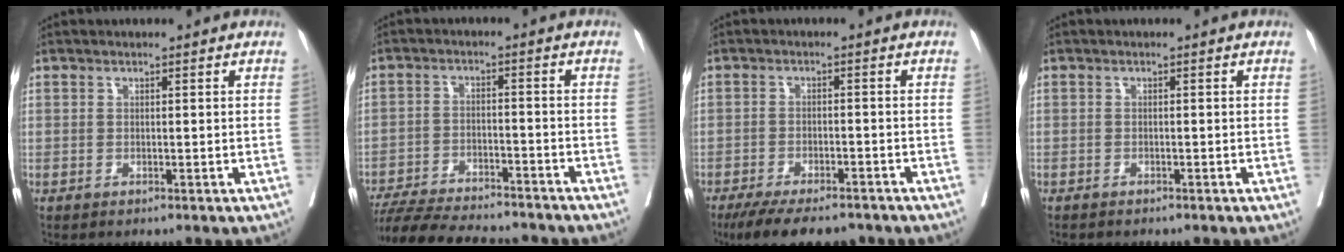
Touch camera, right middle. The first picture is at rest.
{"total": 17.2, "force": [-15.5, 2.6, 7.0], "torque": [-0.129, -0.020, -0.228]}
{"total": 11.4, "force": [-9.4, 3.3, 5.6], "torque": [-0.084, -0.010, -0.136]}
{"total": 1.2, "force": [-1.0, 0.4, 0.3], "torque": [-0.009, -0.001, -0.015]}